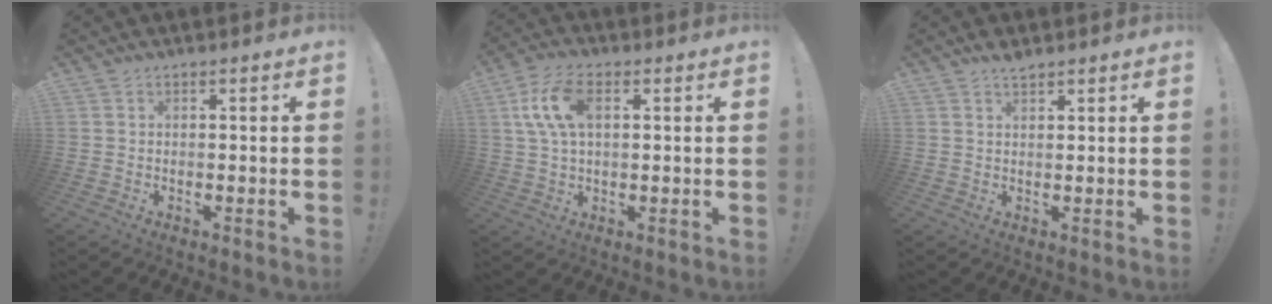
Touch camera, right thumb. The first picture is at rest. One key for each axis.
{"total": 11.5, "fx": 3.0, "fy": 6.2, "fz": 9.2, "tx": -0.182, "ty": 0.006, "tz": 0.057}
{"total": 2.5, "fx": 2.3, "fy": 0.5, "fz": 1.0, "tx": -0.007, "ty": -0.017, "tz": 0.039}